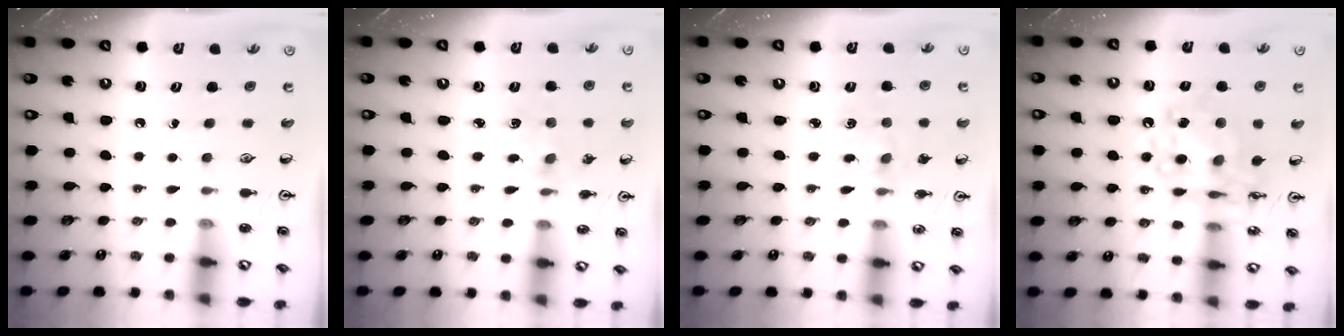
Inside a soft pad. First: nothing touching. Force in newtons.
{"total": 1.8, "press": 1.8, "slide": 0.4}
{"total": 2.7, "press": 2.7, "slide": 0.4}
{"total": 12.8, "press": 12.7, "slide": 1.4}